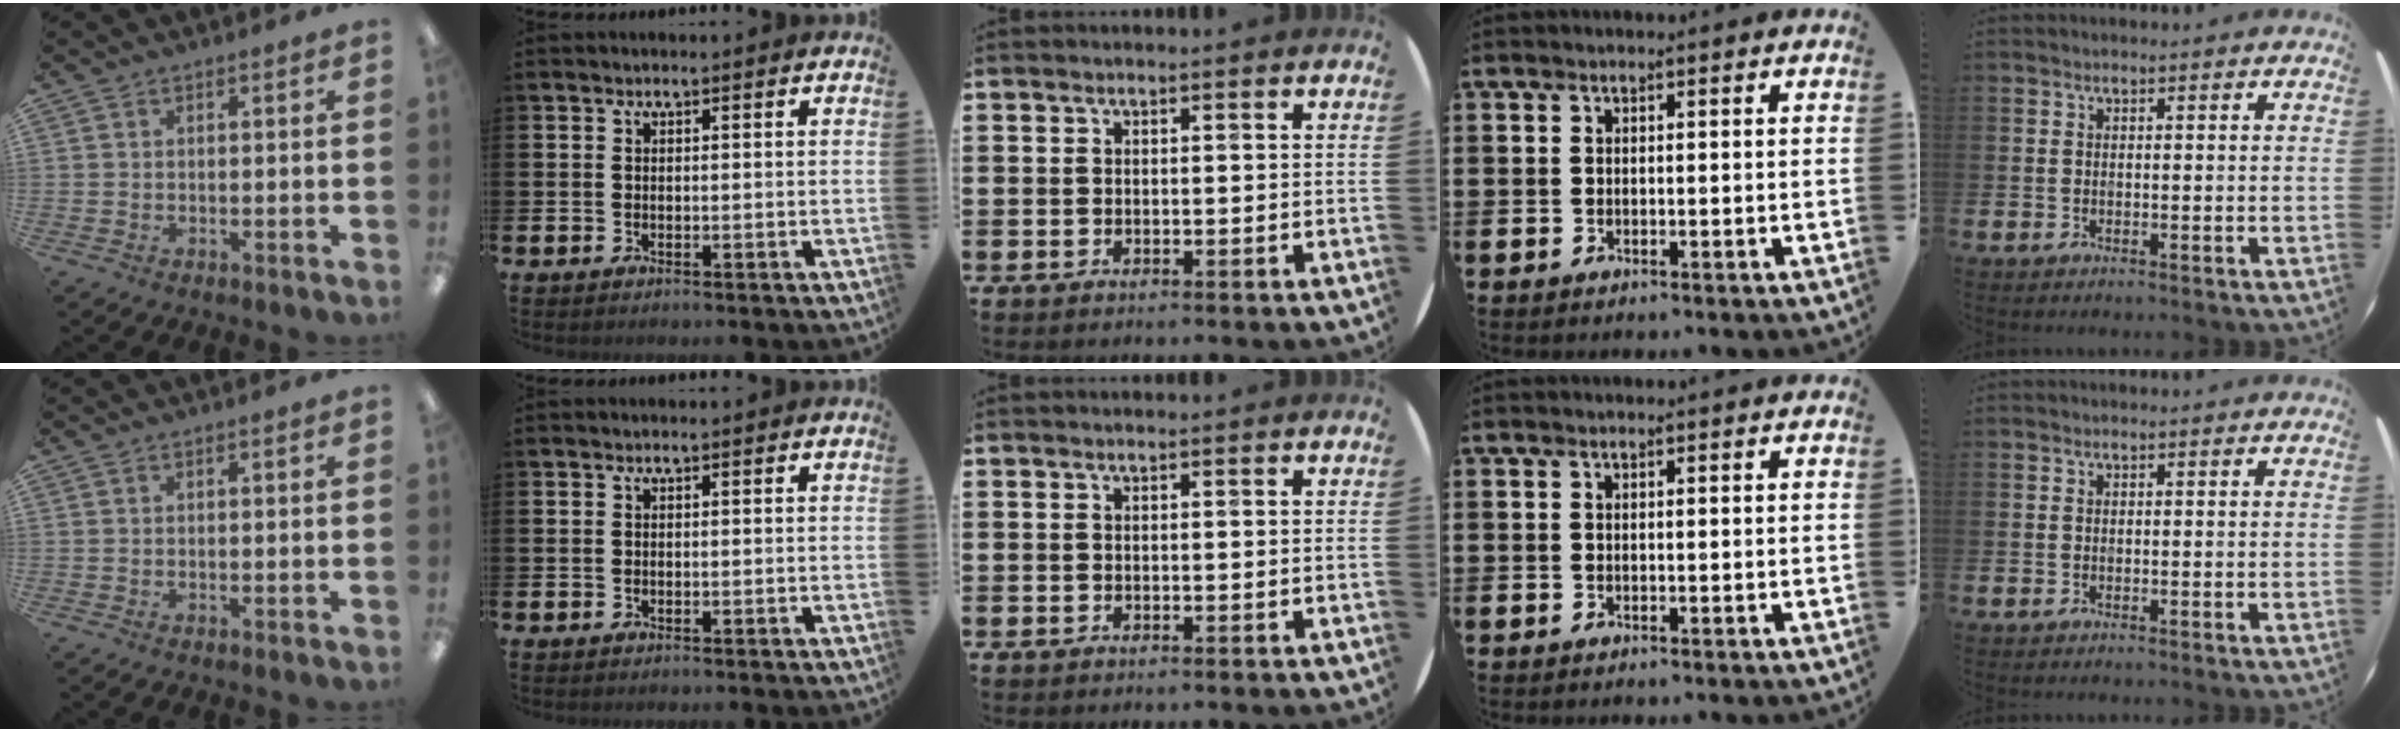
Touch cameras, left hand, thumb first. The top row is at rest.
{}